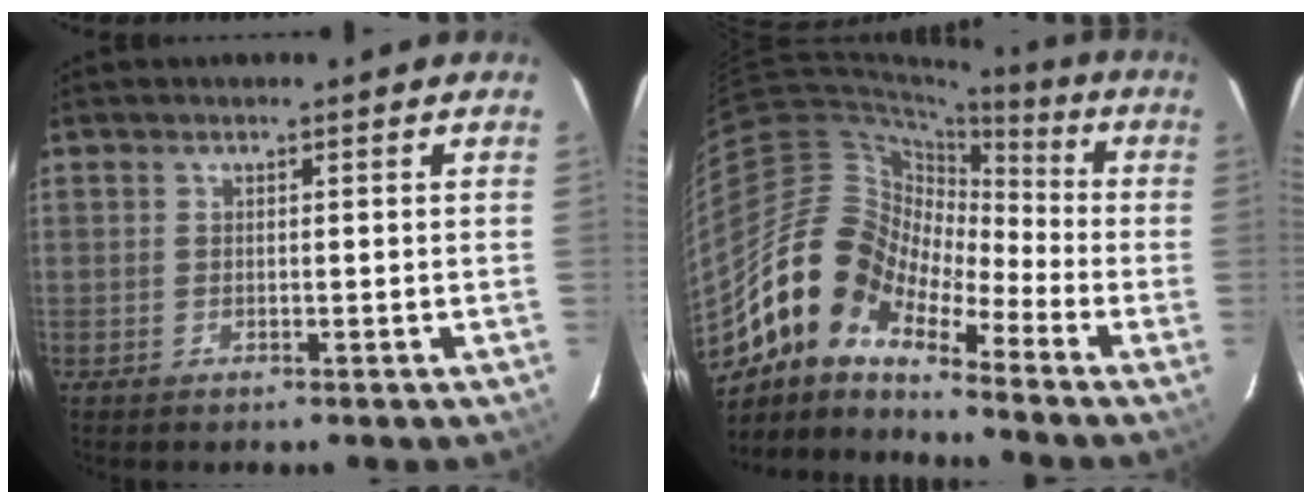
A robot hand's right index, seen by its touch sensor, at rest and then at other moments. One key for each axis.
{"total": 14.2, "fx": -10.1, "fy": 6.8, "fz": 7.4, "tx": -0.125, "ty": 0.011, "tz": -0.214}